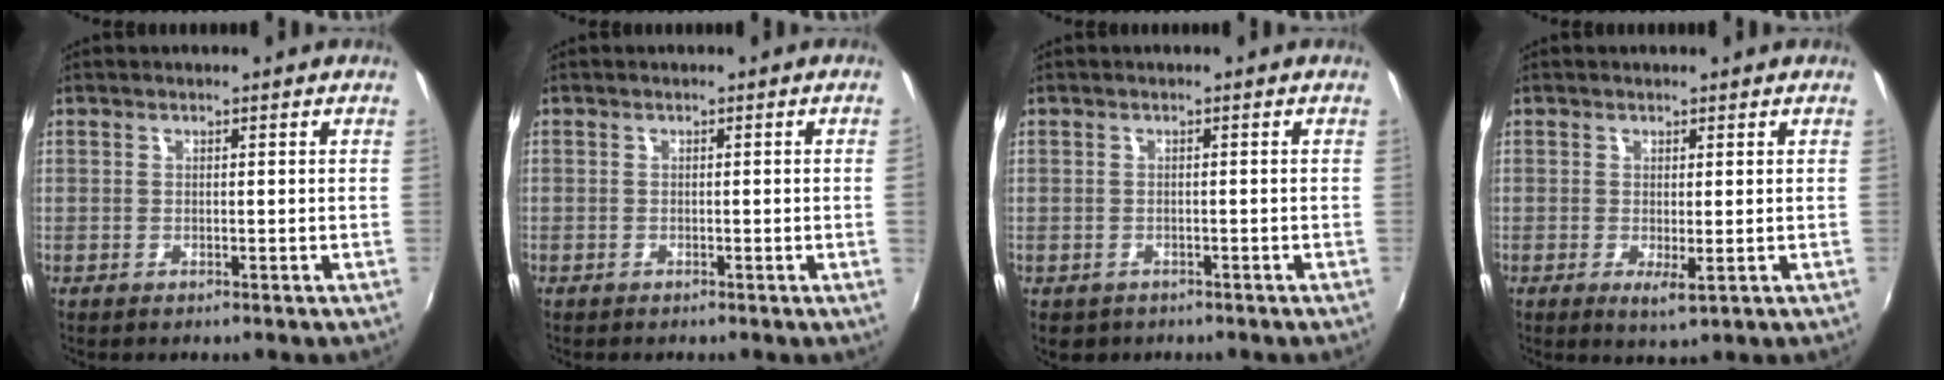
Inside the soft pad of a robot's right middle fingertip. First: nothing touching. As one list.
[{"total": 1.0, "force": [-0.1, -0.6, 0.8], "torque": [-0.004, -0.008, -0.002]}, {"total": 2.5, "force": [-1.3, 2.0, 0.9], "torque": [-0.022, -0.008, -0.017]}, {"total": 2.3, "force": [-0.2, 0.5, 2.3], "torque": [-0.042, -0.011, -0.003]}]